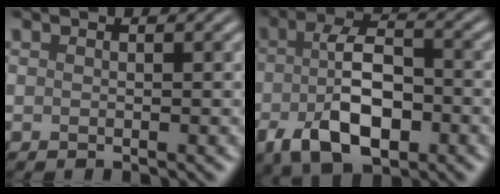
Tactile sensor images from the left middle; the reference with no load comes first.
{"total": 7.9, "force": [-2.7, 3.7, 6.4], "torque": [-0.127, 0.000, -0.053]}